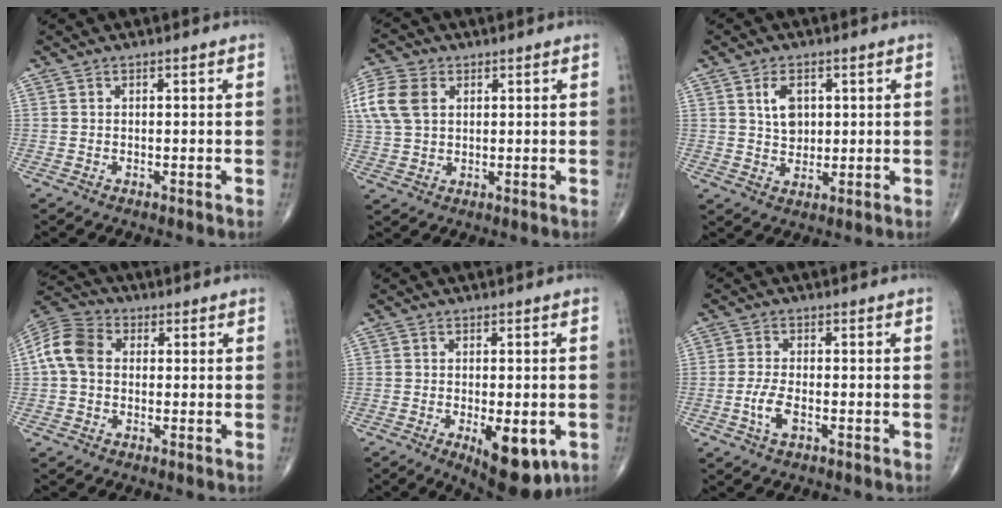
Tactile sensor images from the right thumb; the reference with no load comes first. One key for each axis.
{"total": 9.7, "fx": 2.6, "fy": 6.8, "fz": 6.4, "tx": -0.142, "ty": 0.007, "tz": 0.050}
{"total": 5.5, "fx": 1.7, "fy": 3.7, "fz": 3.7, "tx": -0.046, "ty": -0.009, "tz": 0.033}
{"total": 8.9, "fx": 0.6, "fy": 6.8, "fz": 5.8, "tx": -0.113, "ty": 0.027, "tz": 0.001}
{"total": 10.7, "fx": -3.6, "fy": 4.4, "fz": 9.1, "tx": -0.114, "ty": -0.012, "tz": -0.042}
{"total": 4.4, "fx": -1.5, "fy": 2.0, "fz": 3.7, "tx": -0.081, "ty": 0.007, "tz": -0.029}